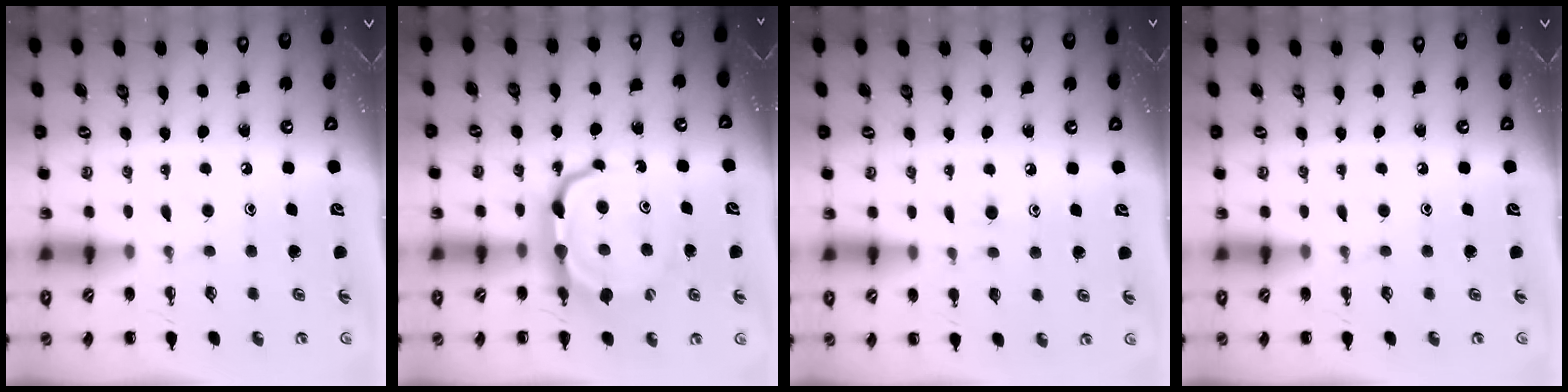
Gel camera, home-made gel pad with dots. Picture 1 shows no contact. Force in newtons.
{"total": 8.8, "press": 8.7, "slide": 1.3}
{"total": 5.3, "press": 5.0, "slide": 1.9}
{"total": 0.0}